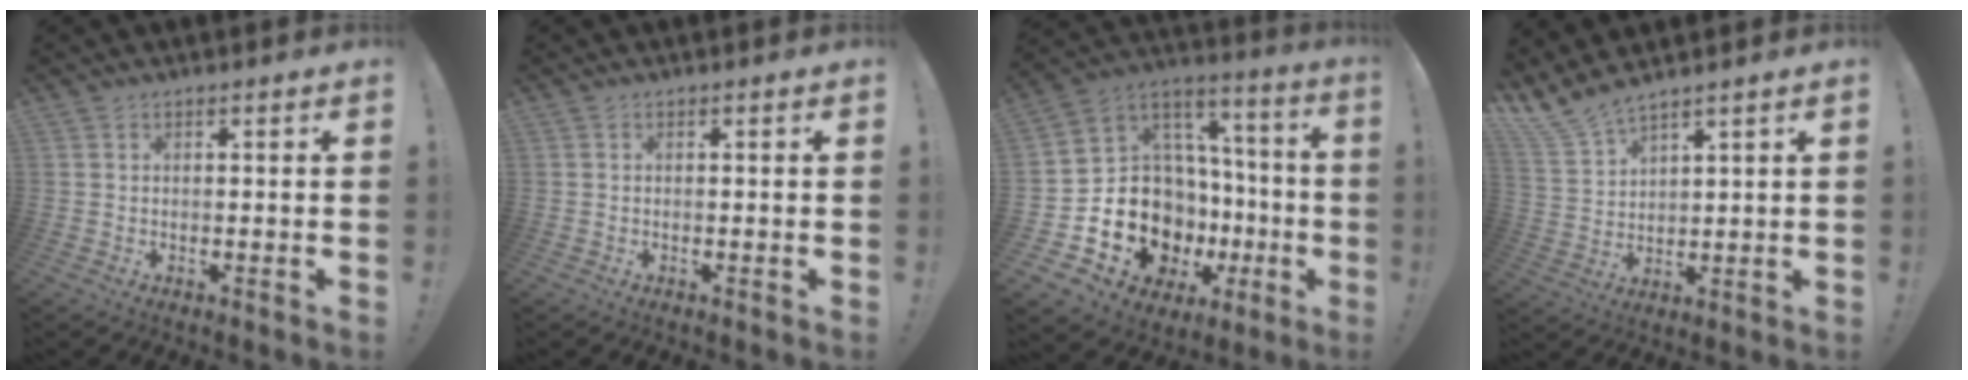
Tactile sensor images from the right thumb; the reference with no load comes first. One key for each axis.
{"total": 0.0}
{"total": 16.0, "fx": -6.6, "fy": 12.6, "fz": 7.2, "tx": -0.107, "ty": 0.015, "tz": -0.072}
{"total": 7.0, "fx": 6.3, "fy": 1.1, "fz": 2.9, "tx": -0.079, "ty": -0.036, "tz": 0.121}